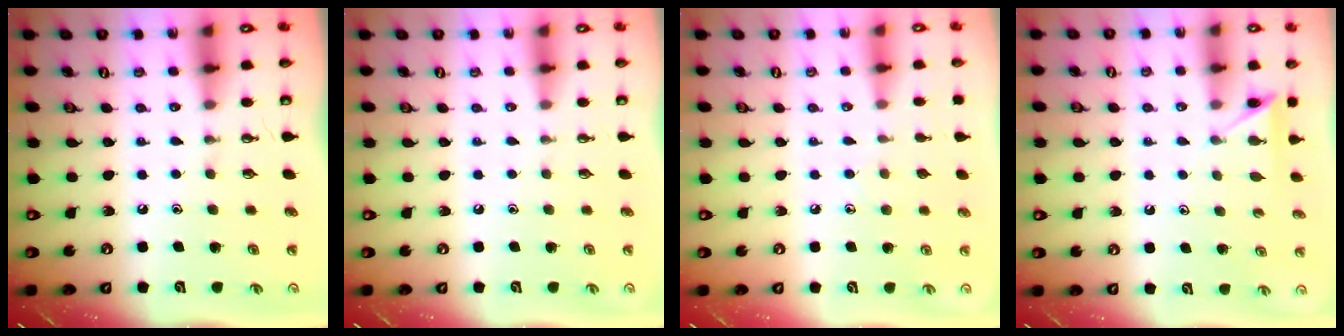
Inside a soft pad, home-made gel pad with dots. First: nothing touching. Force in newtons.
{"total": 0.0}
{"total": 6.1, "press": 6.1, "slide": 0.5}
{"total": 5.2, "press": 5.2, "slide": 0.6}